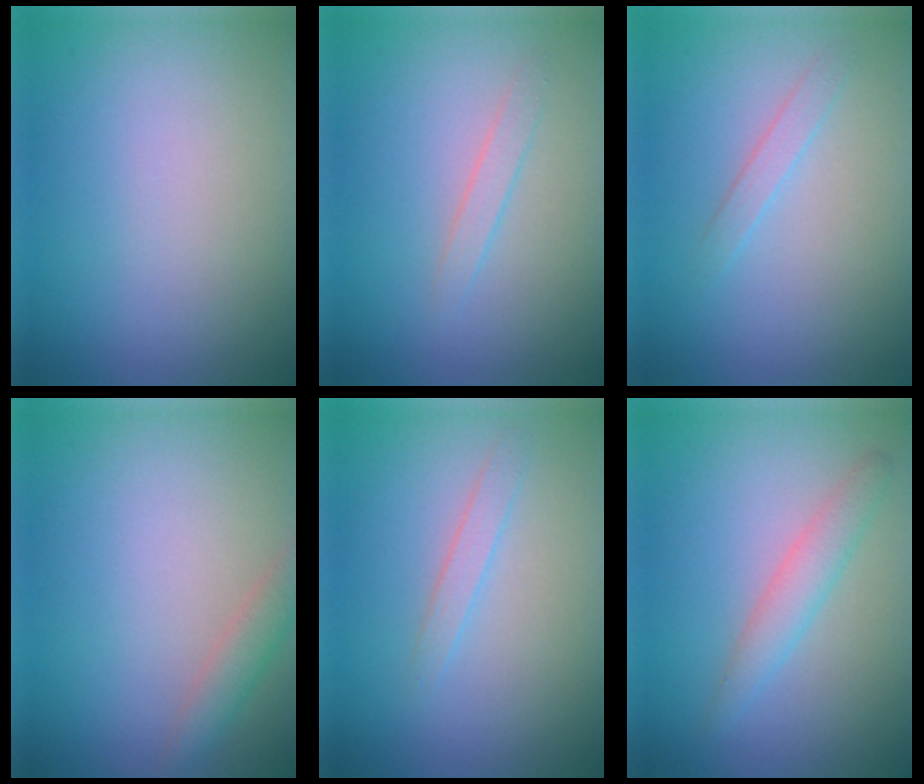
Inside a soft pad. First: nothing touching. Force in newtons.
{"total": 1.1, "press": 1.1, "slide": 0.1}
{"total": 1.2, "press": 1.2, "slide": 0.1}
{"total": 1.9, "press": 1.9, "slide": 0.1}
{"total": 1.3, "press": 1.3, "slide": 0.0}
{"total": 2.3, "press": 2.3, "slide": 0.0}